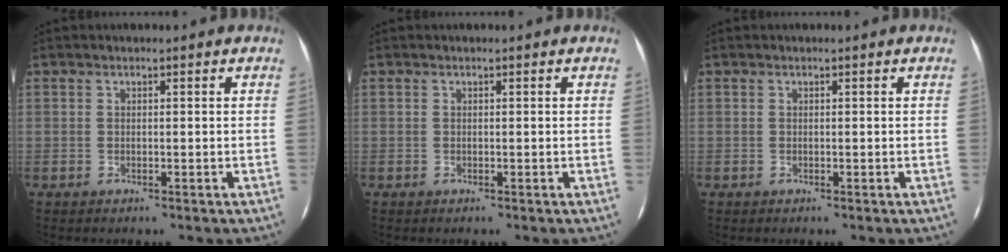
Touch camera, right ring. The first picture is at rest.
{"total": 0.0}
{"total": 0.0}